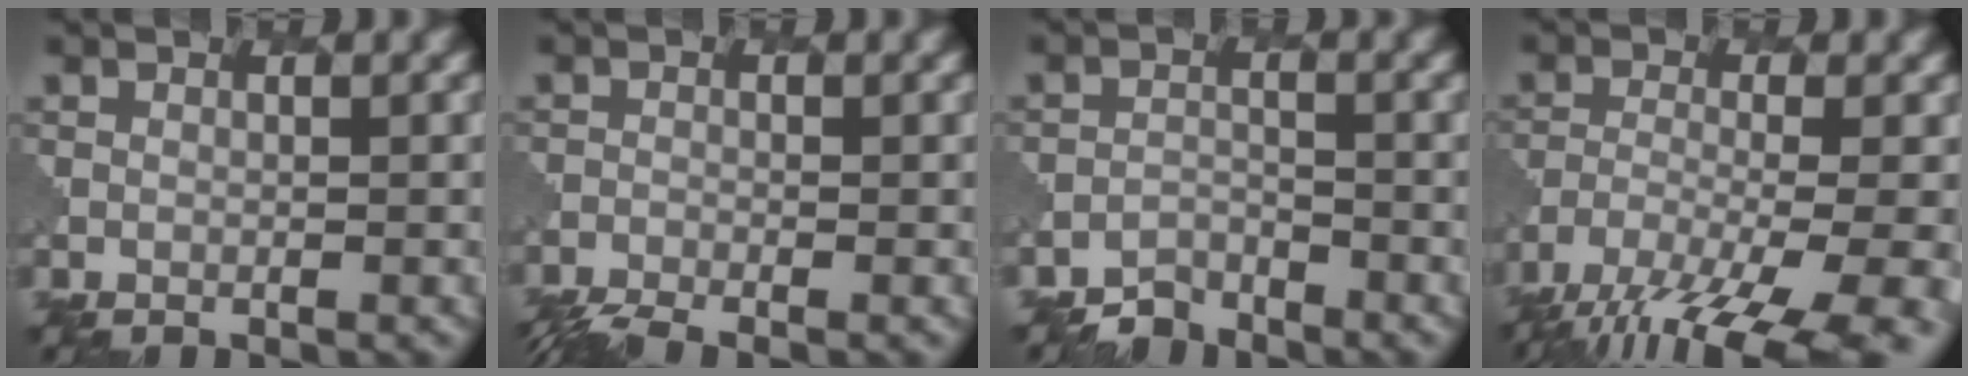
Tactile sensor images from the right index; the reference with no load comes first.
{"total": 3.8, "force": [-3.4, 0.5, 1.7], "torque": [-0.037, -0.020, -0.063]}
{"total": 2.1, "force": [-2.0, 0.4, -0.4], "torque": [0.007, 0.000, -0.040]}
{"total": 13.1, "force": [-9.9, 4.1, 7.5], "torque": [-0.141, -0.042, -0.133]}